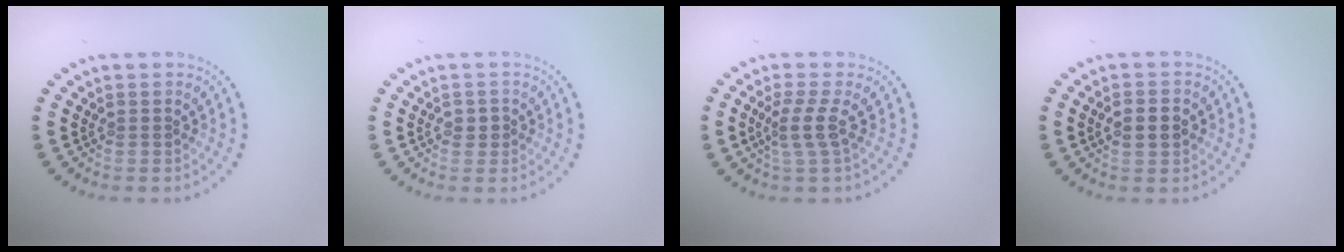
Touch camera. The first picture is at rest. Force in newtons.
{"total": 1.2, "press": 1.1, "slide": 0.3}
{"total": 2.2, "press": 1.6, "slide": 1.5}
{"total": 2.9, "press": 2.9, "slide": 0.2}